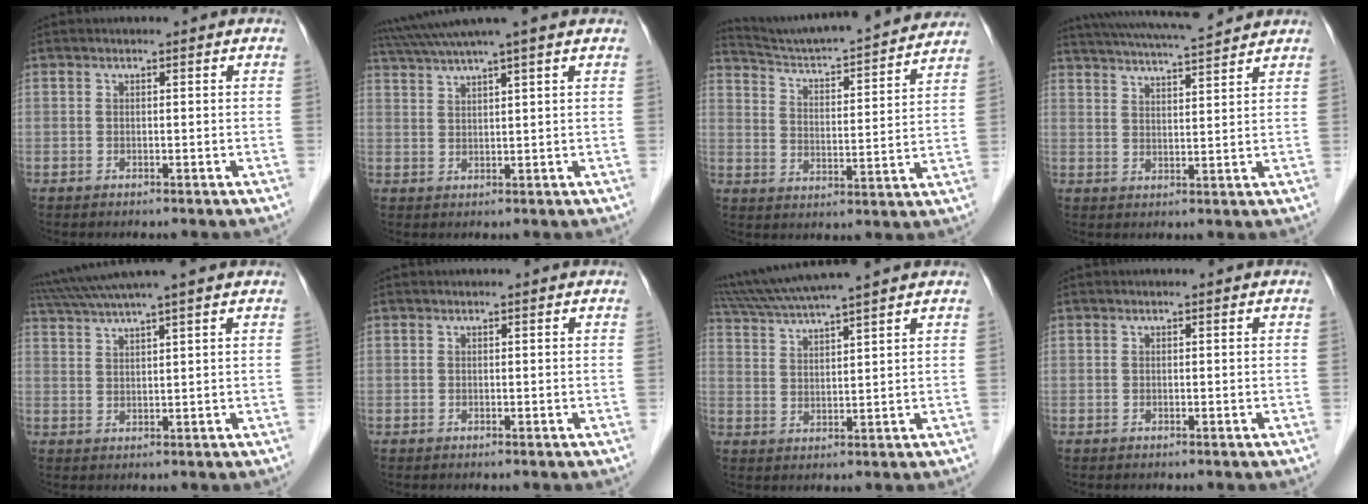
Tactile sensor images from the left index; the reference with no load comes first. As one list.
[{"total": 7.9, "force": [6.6, -1.6, 4.1], "torque": [-0.075, 0.028, 0.105]}, {"total": 21.8, "force": [20.4, 1.1, 7.7], "torque": [-0.122, -0.015, 0.283]}, {"total": 13.3, "force": [12.1, 0.7, 5.4], "torque": [-0.104, 0.029, 0.179]}, {"total": 9.0, "force": [7.7, -1.4, 4.4], "torque": [-0.082, 0.030, 0.121]}, {"total": 0.0}, {"total": 11.7, "force": [10.2, -0.8, 5.6], "torque": [-0.106, 0.031, 0.168]}, {"total": 0.0}]